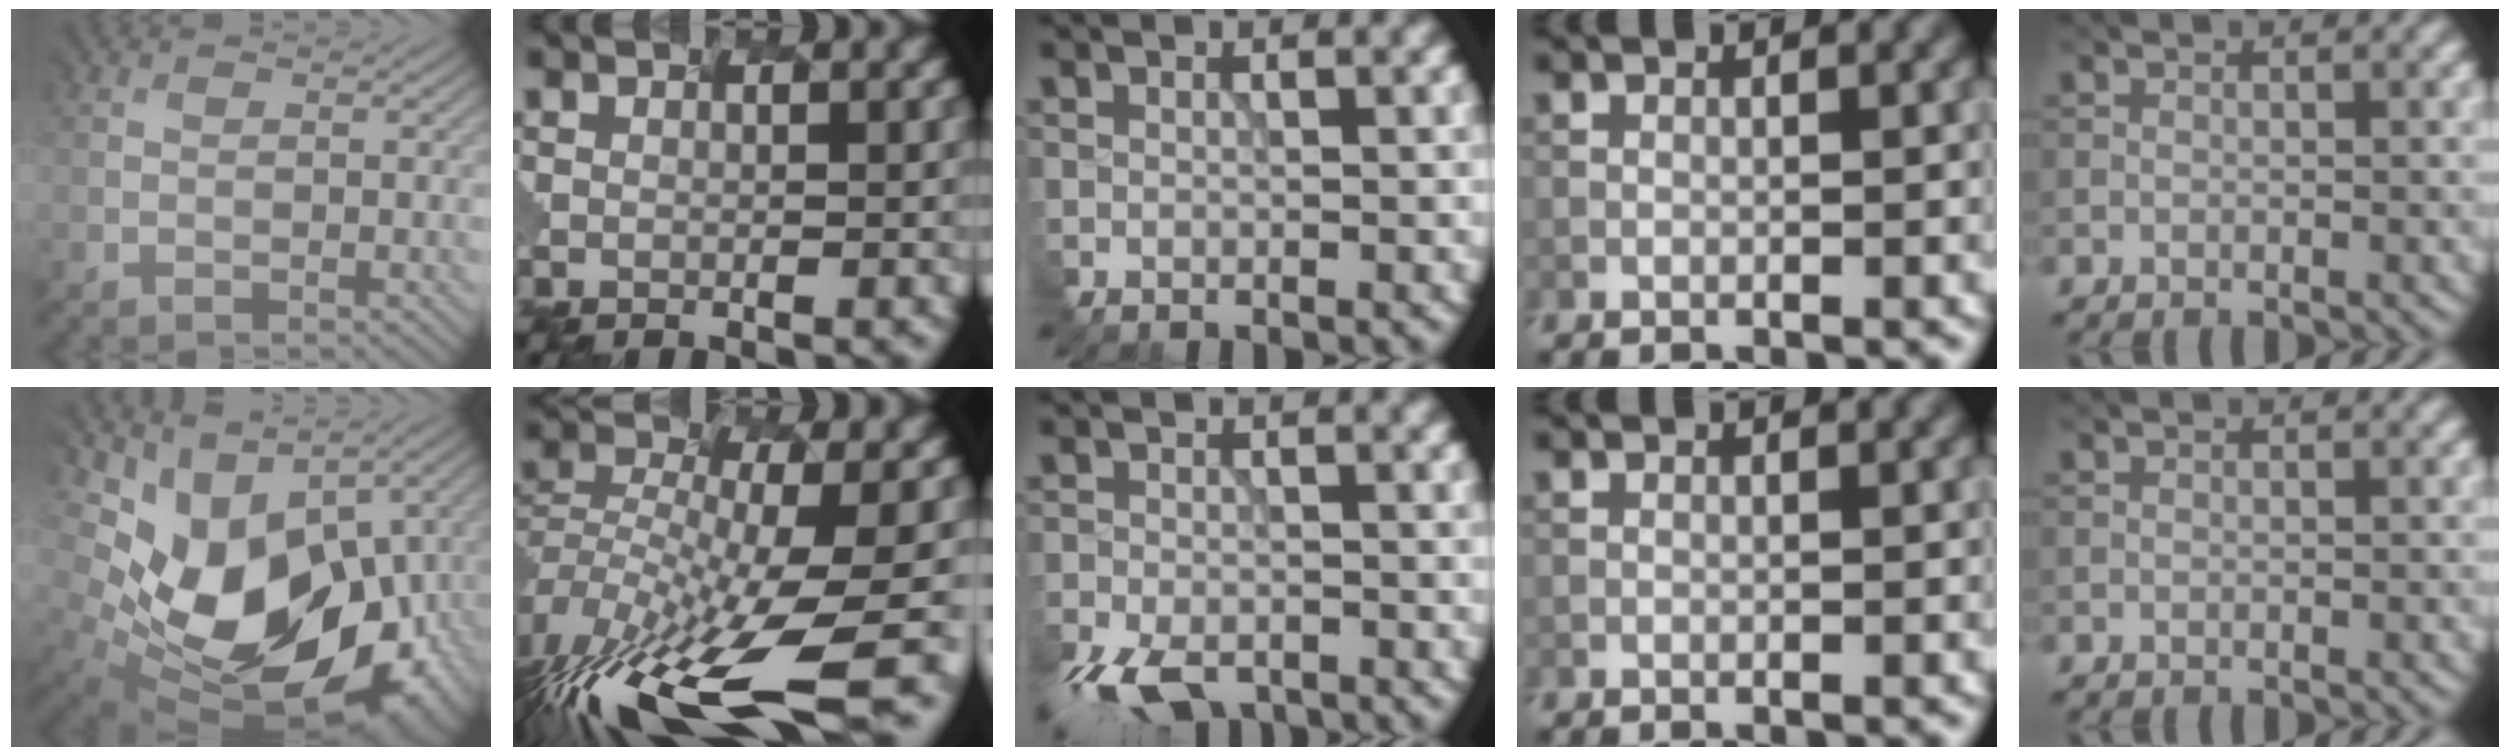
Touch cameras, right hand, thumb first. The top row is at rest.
{"thumb": {"total": 15.3, "force": [0.1, 10.9, 10.7], "torque": [-0.151, -0.027, 0.040]}, "index": {"total": 12.4, "force": [-8.1, 2.6, 9.0], "torque": [-0.232, -0.042, -0.095]}, "middle": {"total": 5.7, "force": [-4.2, 2.4, 3.1], "torque": [-0.059, -0.021, -0.083]}}